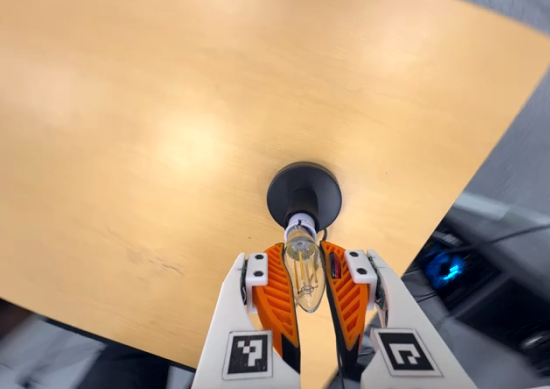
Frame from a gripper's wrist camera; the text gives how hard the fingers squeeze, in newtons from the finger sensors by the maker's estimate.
{"total": 23.5, "left": 24.4, "right": 22.6}